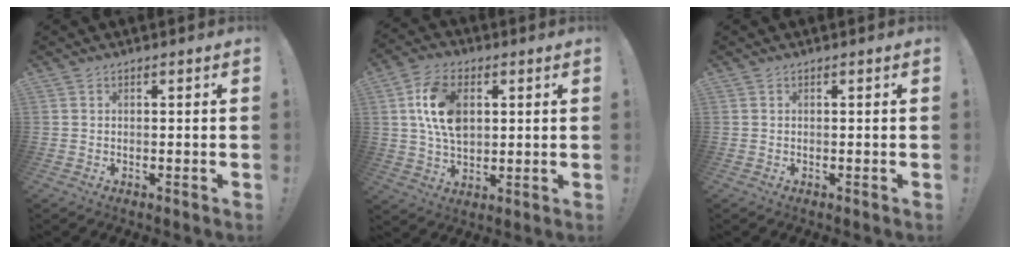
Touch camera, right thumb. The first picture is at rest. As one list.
[{"total": 13.9, "force": [3.2, 9.4, 9.8], "torque": [-0.182, 0.014, 0.062]}, {"total": 0.0}]